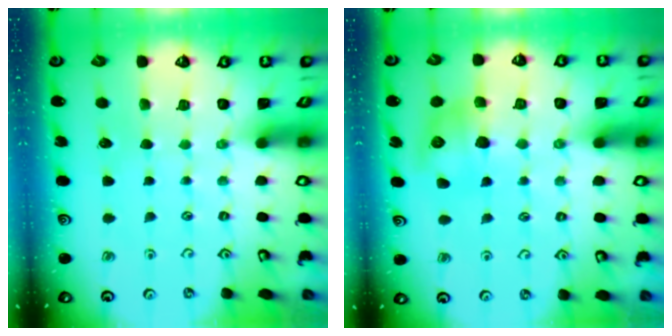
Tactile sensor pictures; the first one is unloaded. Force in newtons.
{"total": 9.8, "press": 9.8, "slide": 0.4}